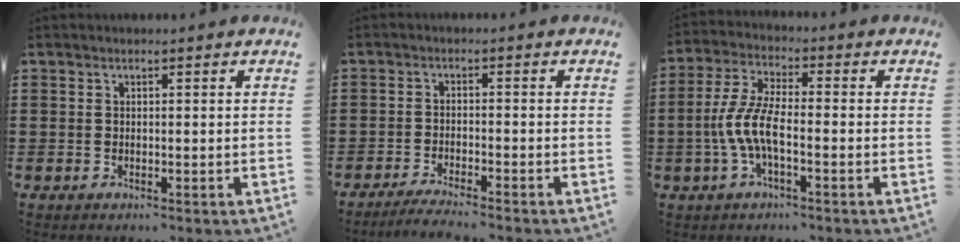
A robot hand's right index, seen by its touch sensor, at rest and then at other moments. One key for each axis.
{"total": 2.8, "fx": -2.7, "fy": -0.2, "fz": 0.7, "tx": -0.013, "ty": -0.001, "tz": -0.053}
{"total": 7.2, "fx": -2.3, "fy": 2.5, "fz": 6.4, "tx": -0.158, "ty": -0.013, "tz": -0.050}